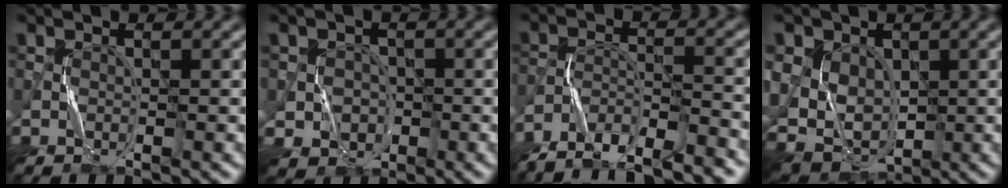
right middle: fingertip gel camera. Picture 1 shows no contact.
{"total": 3.9, "force": [-1.1, 3.7, 0.4], "torque": [0.007, 0.010, -0.031]}
{"total": 7.7, "force": [-7.1, 1.3, 2.6], "torque": [-0.045, -0.007, -0.119]}
{"total": 9.3, "force": [1.3, 7.9, 4.8], "torque": [-0.100, 0.029, 0.003]}